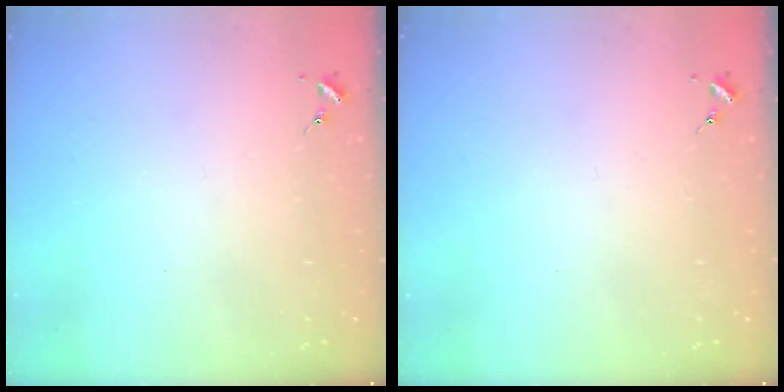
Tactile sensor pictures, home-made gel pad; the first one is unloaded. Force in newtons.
{"total": 0.0}